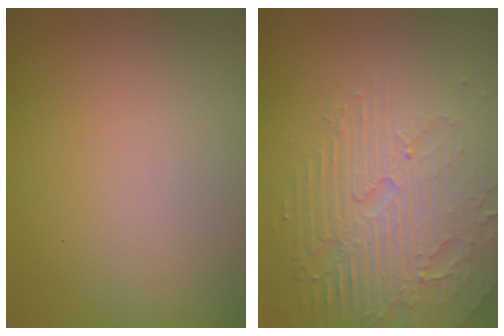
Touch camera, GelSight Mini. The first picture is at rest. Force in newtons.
{"total": 5.1, "press": 4.9, "slide": 1.2}